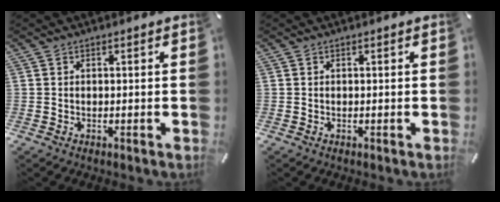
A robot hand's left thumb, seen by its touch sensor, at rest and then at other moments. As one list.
[{"total": 0.0}]